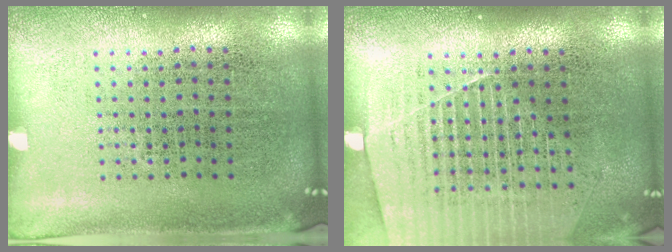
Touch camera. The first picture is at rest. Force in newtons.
{"total": 1.6, "press": 1.5, "slide": 0.4}